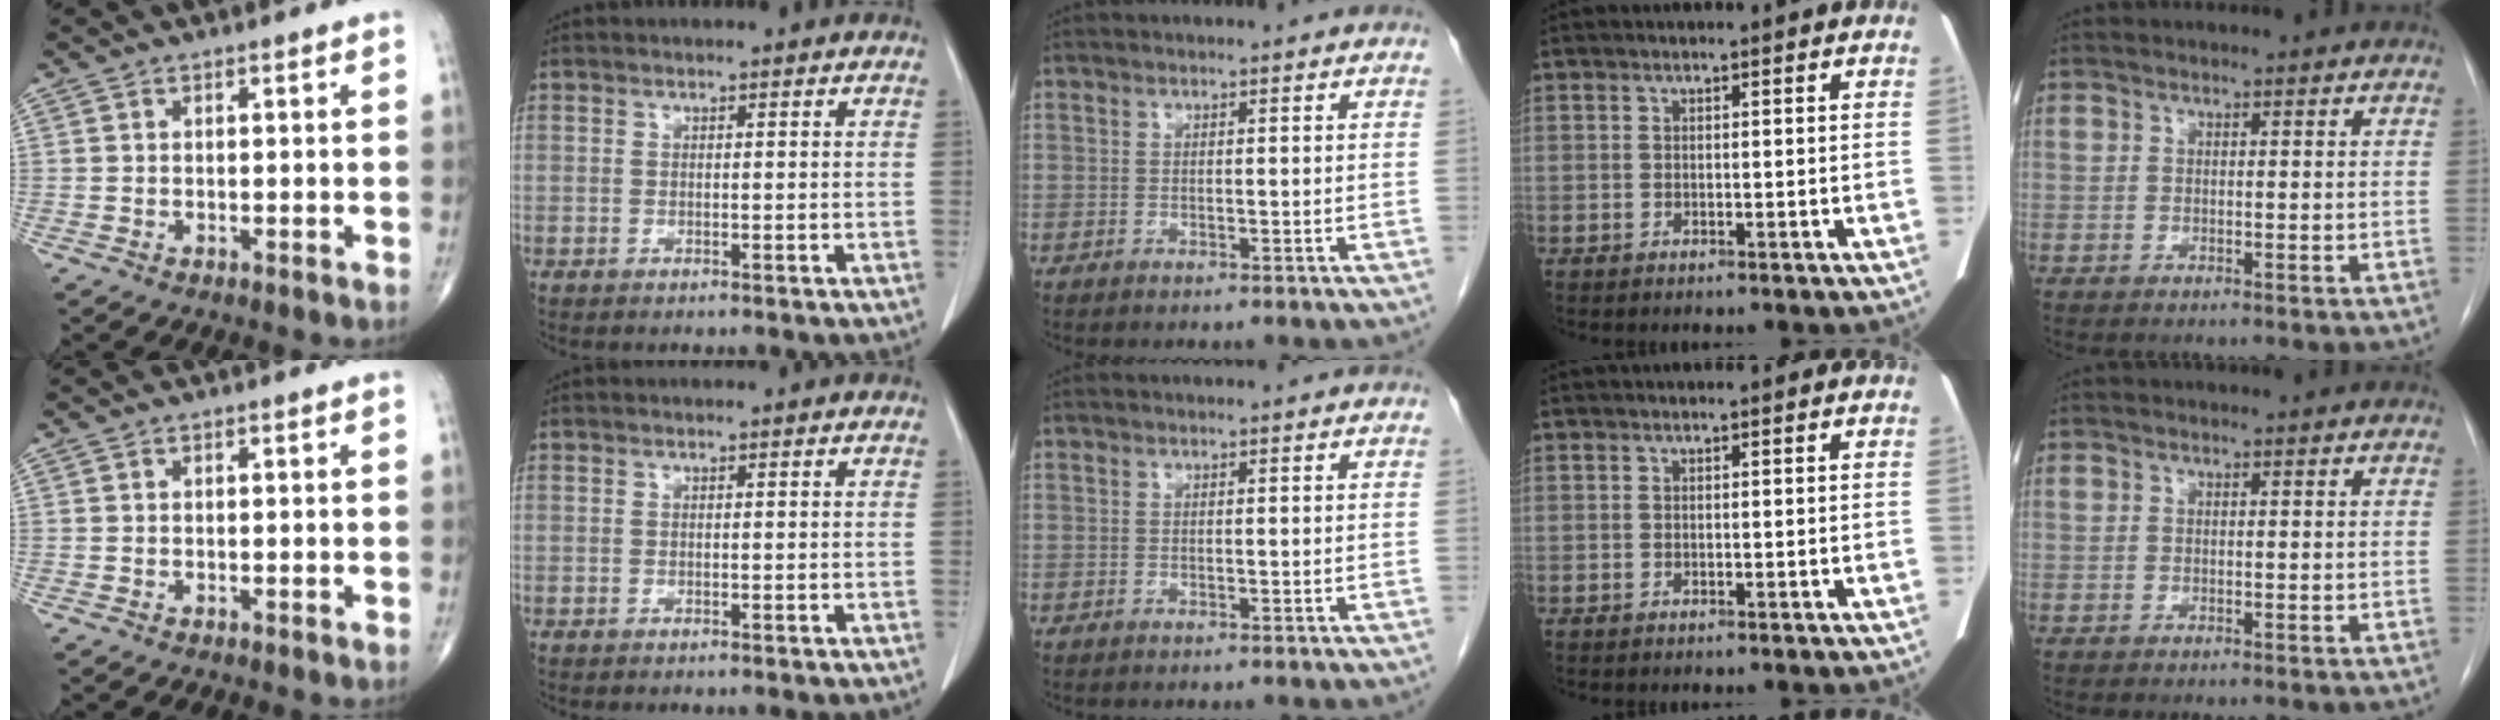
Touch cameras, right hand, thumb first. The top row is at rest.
{}